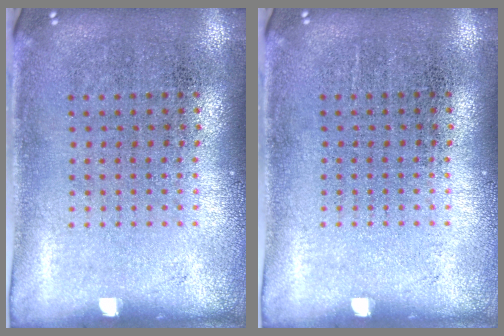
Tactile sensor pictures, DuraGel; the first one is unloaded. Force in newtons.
{"total": 0.0}